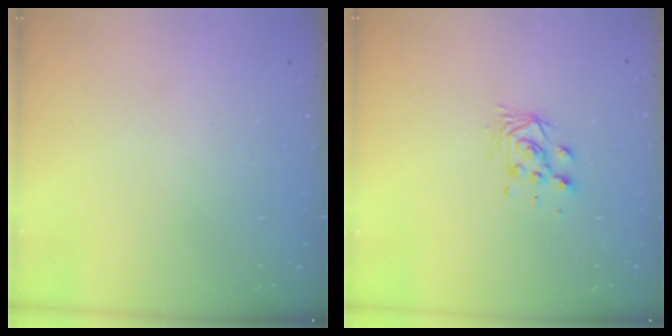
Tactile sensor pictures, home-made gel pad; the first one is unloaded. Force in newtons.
{"total": 5.8, "press": 5.8, "slide": 0.5}